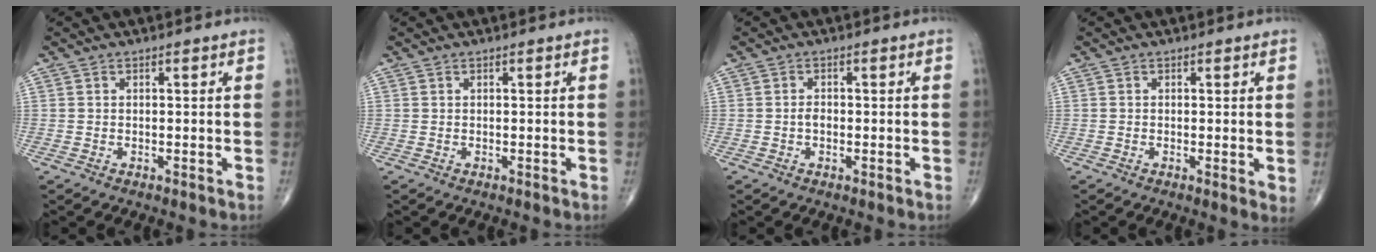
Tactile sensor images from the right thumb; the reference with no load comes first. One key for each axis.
{"total": 0.0}
{"total": 1.5, "fx": -0.4, "fy": 0.9, "fz": 1.1, "tx": -0.018, "ty": 0.002, "tz": -0.008}
{"total": 1.9, "fx": 0.0, "fy": 0.6, "fz": 1.8, "tx": -0.030, "ty": -0.008, "tz": -0.004}